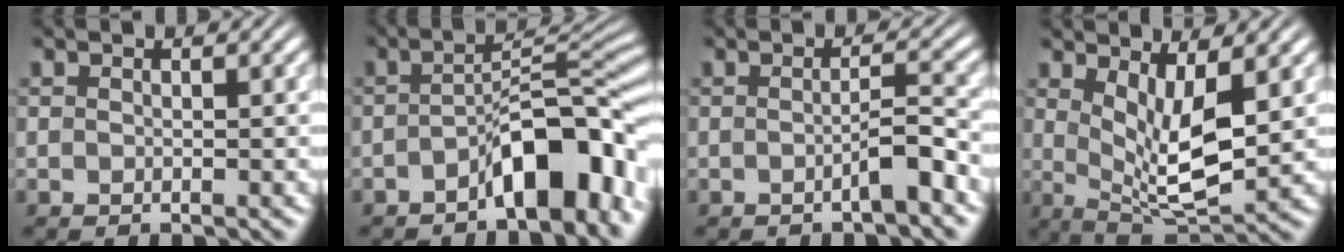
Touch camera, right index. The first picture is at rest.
{"total": 6.4, "force": [-3.0, 1.7, 5.4], "torque": [-0.073, -0.005, -0.044]}
{"total": 2.2, "force": [-1.2, 0.1, 1.8], "torque": [-0.016, 0.002, -0.025]}
{"total": 7.5, "force": [1.2, 3.4, 6.5], "torque": [-0.102, -0.029, 0.030]}